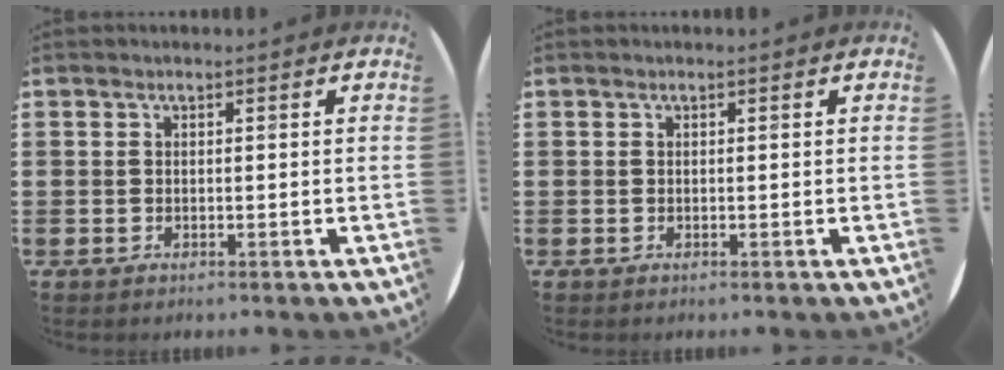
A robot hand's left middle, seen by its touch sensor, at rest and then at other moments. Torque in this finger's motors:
{"motor_torque": [-0.06, 0.05, 0.00, 0.00]}